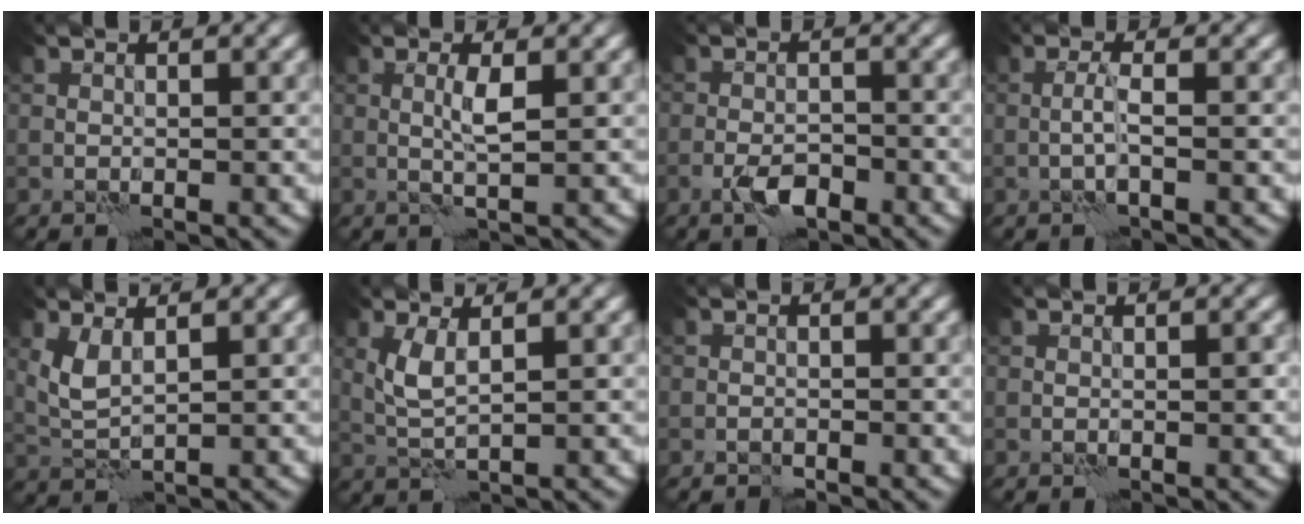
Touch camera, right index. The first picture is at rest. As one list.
[{"total": 1.8, "force": [0.3, -0.2, 1.8], "torque": [-0.040, 0.004, 0.005]}, {"total": 2.5, "force": [-1.8, 0.8, 1.7], "torque": [-0.031, 0.004, -0.036]}, {"total": 1.6, "force": [-0.5, -0.2, 1.5], "torque": [-0.033, 0.007, -0.014]}, {"total": 2.4, "force": [1.1, 0.8, 2.0], "torque": [-0.054, -0.001, 0.028]}, {"total": 2.5, "force": [0.8, 0.5, 2.3], "torque": [-0.058, 0.001, 0.019]}, {"total": 0.7, "force": [-0.7, 0.1, 0.1], "torque": [-0.001, 0.004, -0.014]}, {"total": 0.7, "force": [-0.2, 0.1, 0.7], "torque": [-0.010, 0.002, -0.003]}]